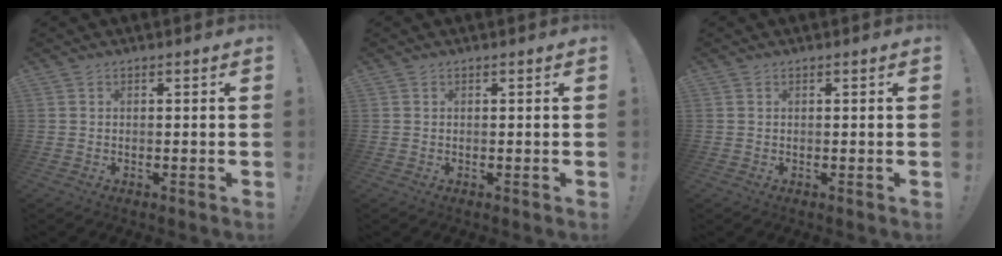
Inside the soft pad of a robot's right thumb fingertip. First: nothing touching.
{"total": 0.0}
{"total": 0.0}